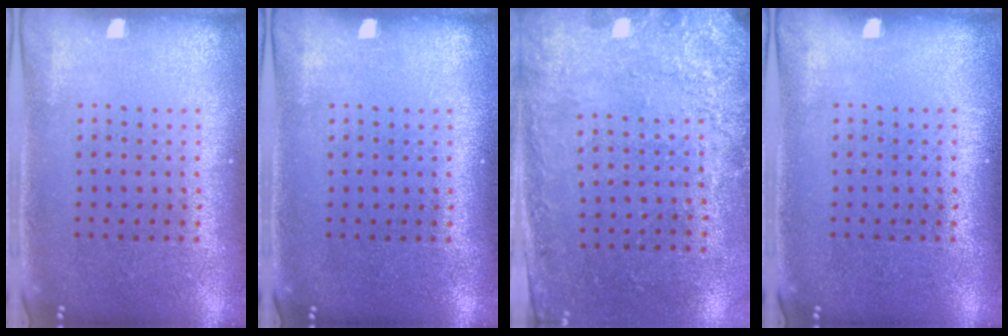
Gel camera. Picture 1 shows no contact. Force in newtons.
{"total": 0.0}
{"total": 2.6, "press": 2.1, "slide": 1.5}
{"total": 0.0}